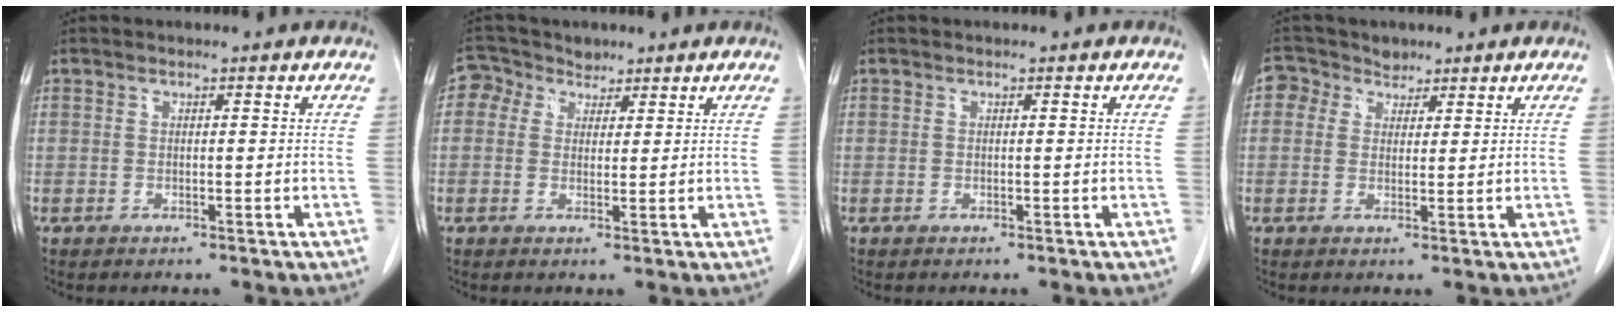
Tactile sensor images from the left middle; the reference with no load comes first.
{"total": 3.7, "force": [2.3, 2.9, 0.1], "torque": [-0.001, 0.022, 0.039]}
{"total": 0.0}
{"total": 3.7, "force": [2.3, 2.9, 0.0], "torque": [0.003, 0.021, 0.038]}